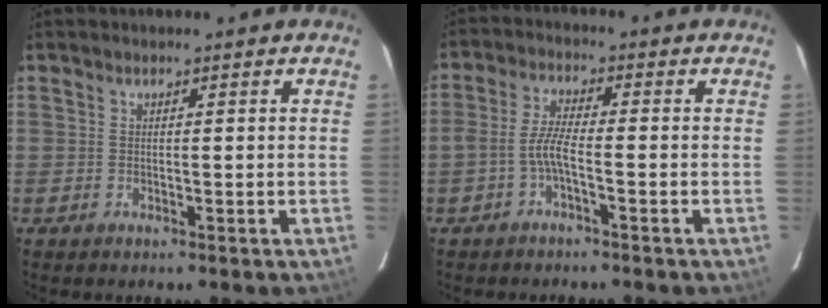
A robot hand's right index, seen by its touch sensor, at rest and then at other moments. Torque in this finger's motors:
{"motor_torque": [0.61, -0.39, 0.51, 0.10]}